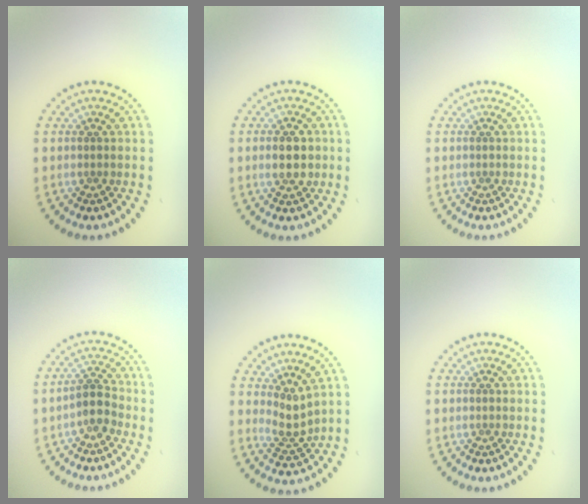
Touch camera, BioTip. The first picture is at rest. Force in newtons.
{"total": 2.9, "press": 2.9, "slide": 0.2}
{"total": 0.0}
{"total": 2.3, "press": 1.9, "slide": 1.3}
{"total": 2.3, "press": 1.6, "slide": 1.7}
{"total": 0.0}